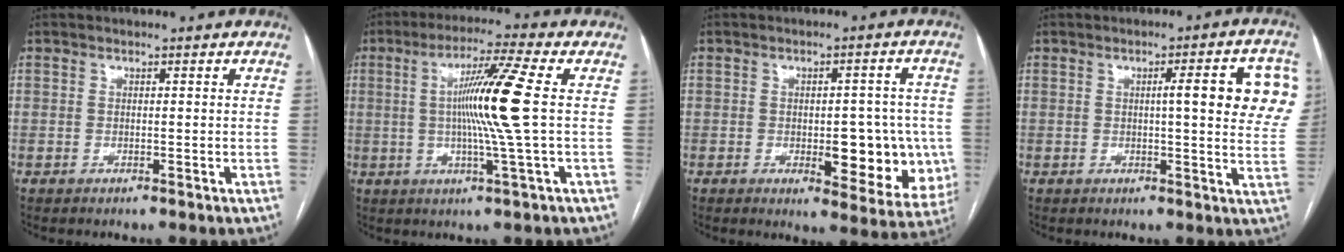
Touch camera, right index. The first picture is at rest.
{"total": 11.0, "force": [0.7, -2.1, 10.7], "torque": [-0.196, -0.003, 0.011]}
{"total": 11.3, "force": [-1.9, 4.6, 10.1], "torque": [-0.108, 0.006, -0.012]}
{"total": 11.2, "force": [2.6, 1.2, 10.9], "torque": [-0.122, 0.011, 0.023]}